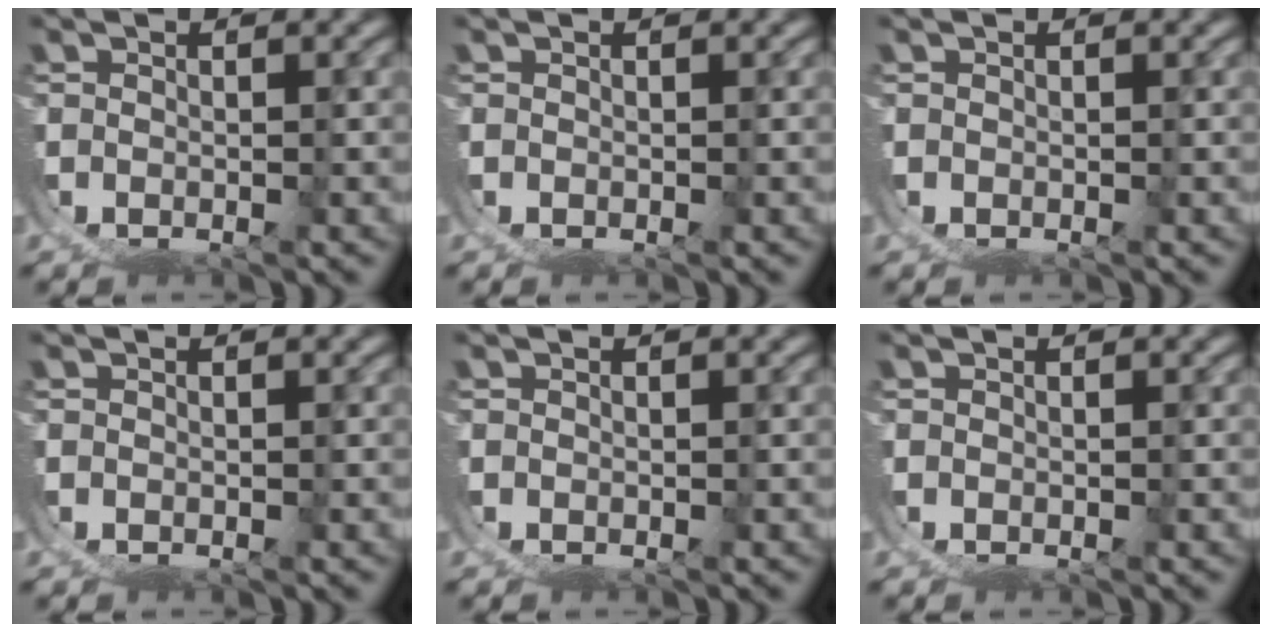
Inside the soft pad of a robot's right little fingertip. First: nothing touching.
{"total": 0.0}
{"total": 0.0}
{"total": 0.0}
{"total": 0.0}
{"total": 0.0}